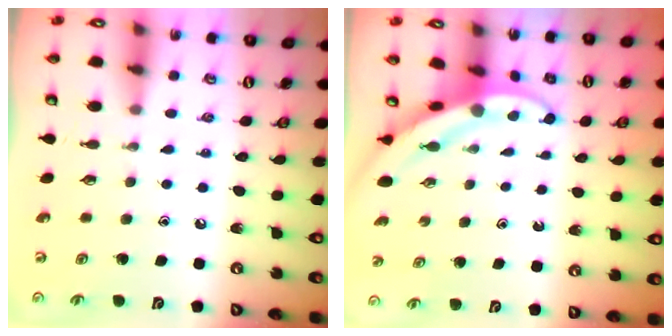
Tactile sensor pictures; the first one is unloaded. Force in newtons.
{"total": 3.6, "press": 3.5, "slide": 0.4}